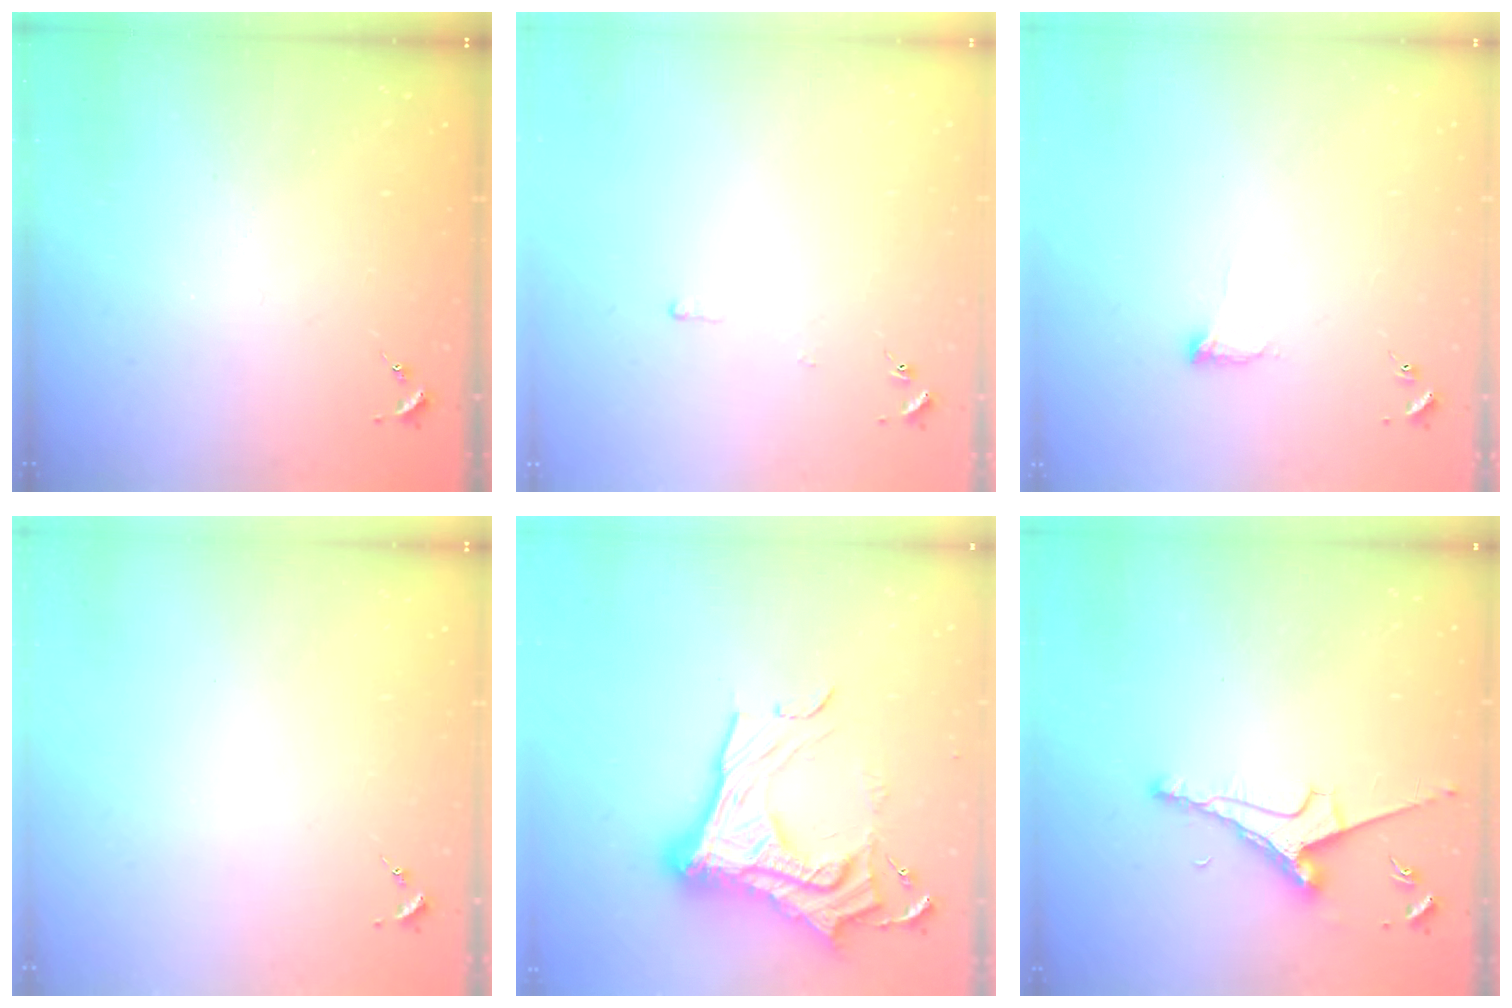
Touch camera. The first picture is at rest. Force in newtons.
{"total": 2.6, "press": 2.6, "slide": 0.3}
{"total": 5.9, "press": 5.9, "slide": 1.0}
{"total": 0.0}
{"total": 23.9, "press": 23.8, "slide": 2.1}
{"total": 8.0, "press": 8.0, "slide": 1.2}